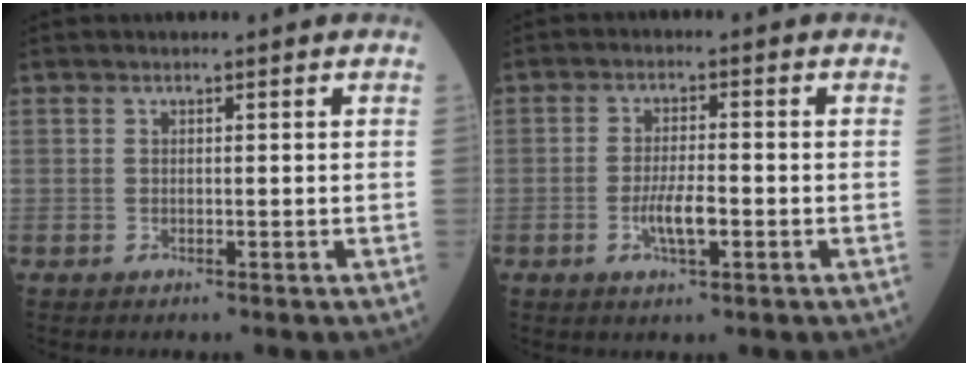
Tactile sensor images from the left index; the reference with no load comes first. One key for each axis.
{"total": 4.5, "fx": -1.5, "fy": 1.0, "fz": 4.1, "tx": -0.082, "ty": -0.001, "tz": -0.026}